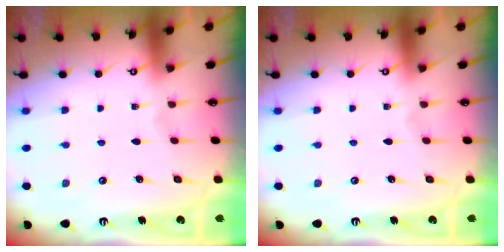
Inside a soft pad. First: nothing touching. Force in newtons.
{"total": 0.0}